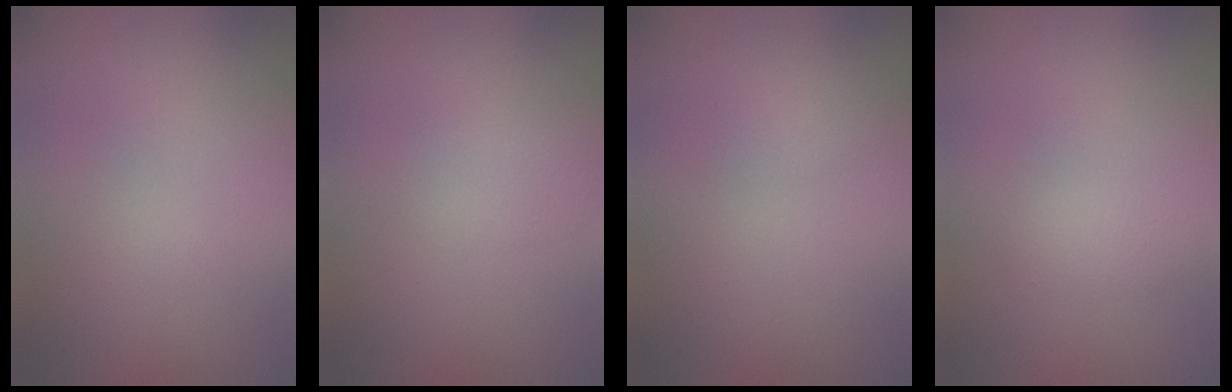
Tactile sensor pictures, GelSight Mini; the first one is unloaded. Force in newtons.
{"total": 1.5, "press": 1.5, "slide": 0.0}
{"total": 0.9, "press": 0.9, "slide": 0.1}
{"total": 1.1, "press": 1.1, "slide": 0.1}